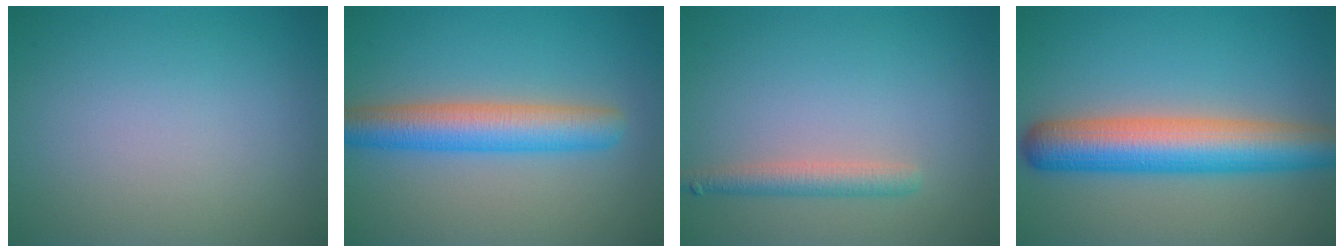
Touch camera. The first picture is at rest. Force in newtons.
{"total": 5.4, "press": 5.4, "slide": 0.2}
{"total": 2.2, "press": 2.2, "slide": 0.1}
{"total": 8.0, "press": 8.0, "slide": 0.3}